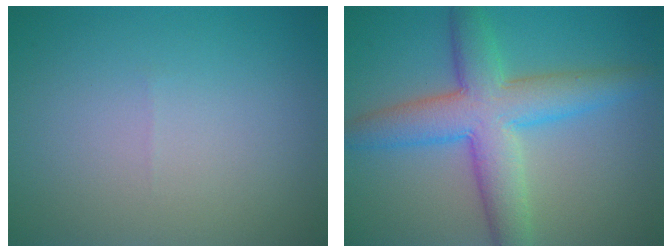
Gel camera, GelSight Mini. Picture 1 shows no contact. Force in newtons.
{"total": 7.3, "press": 7.3, "slide": 0.1}